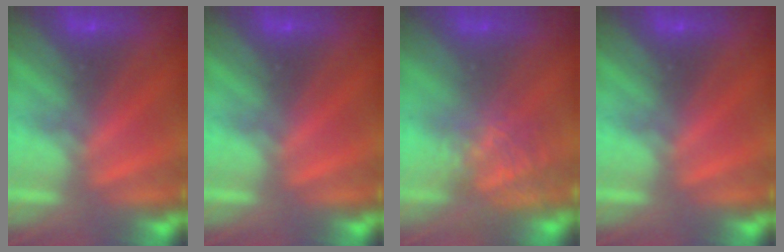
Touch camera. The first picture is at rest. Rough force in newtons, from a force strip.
{"total": 0.0}
{"total": 4.7}
{"total": 0.0}